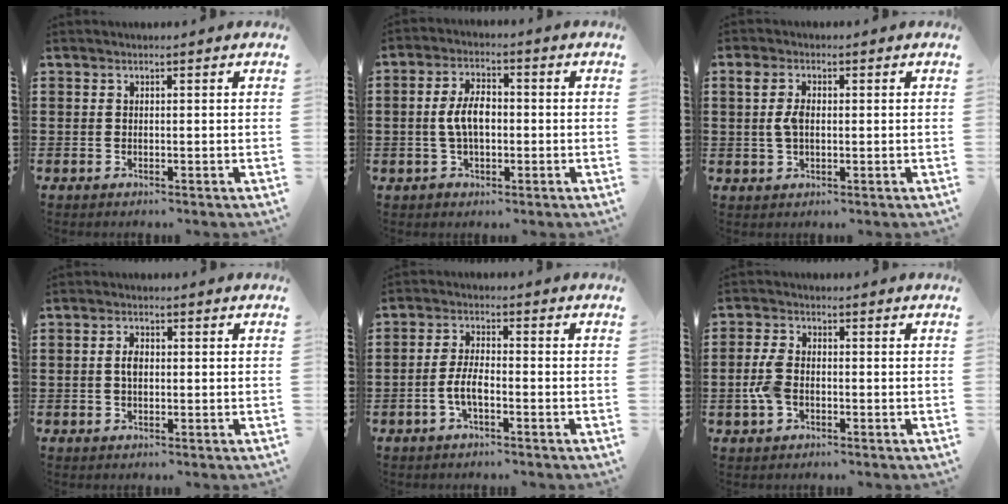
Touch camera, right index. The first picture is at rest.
{"total": 6.0, "force": [-0.4, 3.5, 4.9], "torque": [-0.106, 0.005, -0.012]}
{"total": 3.6, "force": [0.4, 2.1, 3.0], "torque": [-0.070, 0.009, 0.002]}
{"total": 2.1, "force": [0.0, 1.1, 1.7], "torque": [-0.034, 0.006, -0.001]}
{"total": 4.4, "force": [-1.8, 1.4, 3.8], "torque": [-0.094, -0.006, -0.041]}
{"total": 4.7, "force": [-1.1, 2.7, 3.7], "torque": [-0.102, -0.006, -0.029]}